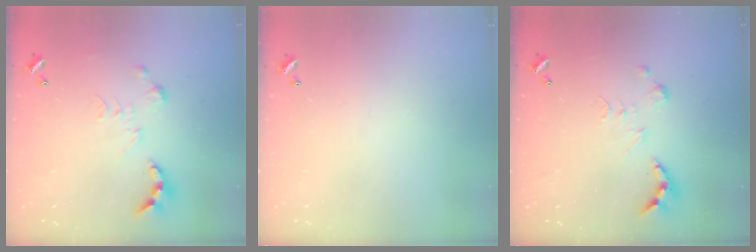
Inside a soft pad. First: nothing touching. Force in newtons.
{"total": 0.0}
{"total": 0.0}